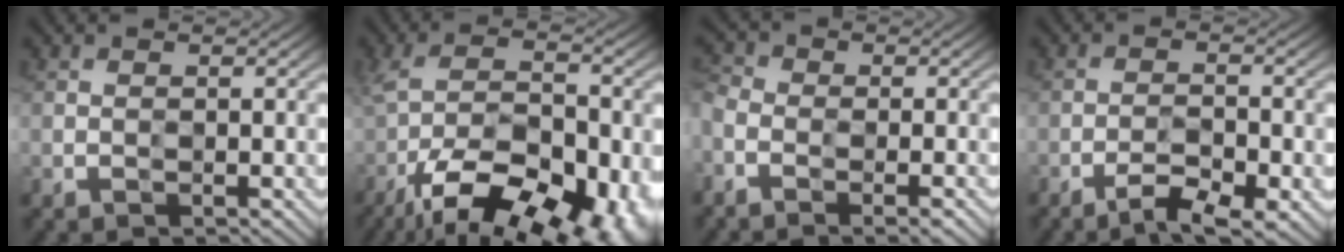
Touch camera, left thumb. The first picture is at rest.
{"total": 17.4, "force": [-10.9, 6.8, 11.8], "torque": [-0.220, -0.033, -0.163]}
{"total": 5.6, "force": [-3.7, 2.5, 3.4], "torque": [-0.091, -0.011, -0.062]}
{"total": 4.7, "force": [-4.0, 0.4, 2.4], "torque": [-0.041, 0.002, -0.064]}